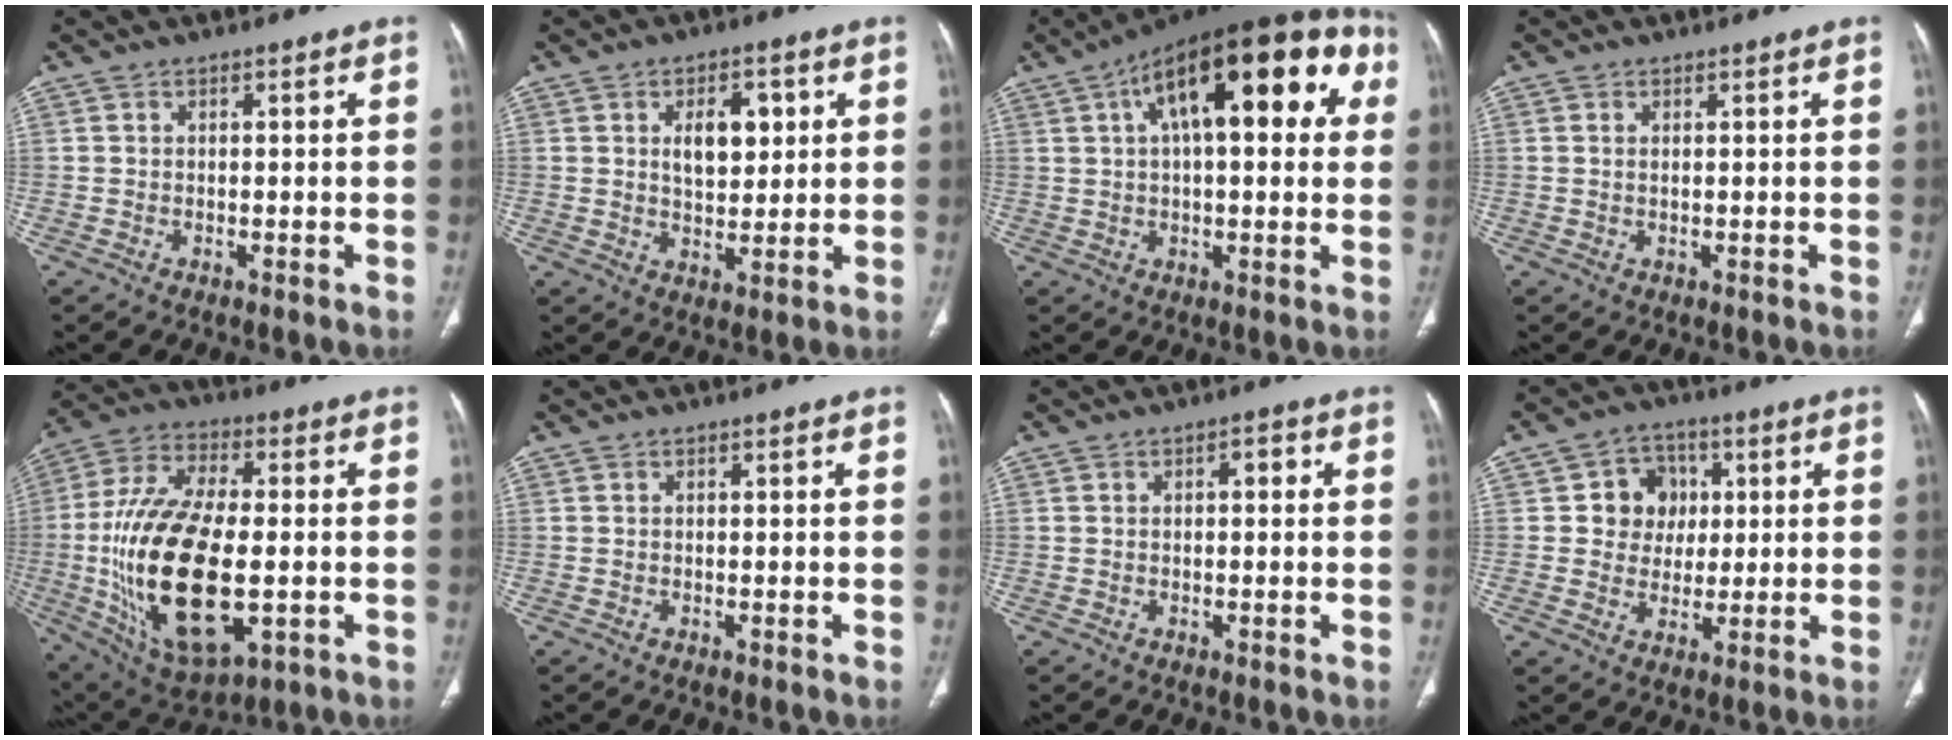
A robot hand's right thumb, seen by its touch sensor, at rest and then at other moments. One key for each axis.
{"total": 7.9, "fx": 2.2, "fy": 4.6, "fz": 6.0, "tx": -0.068, "ty": -0.009, "tz": 0.039}
{"total": 25.0, "fx": 7.8, "fy": 10.4, "fz": 21.3, "tx": -0.292, "ty": 0.043, "tz": 0.110}
{"total": 0.6, "fx": 0.2, "fy": 0.2, "fz": 0.5, "tx": -0.015, "ty": 0.004, "tz": 0.006}
{"total": 26.2, "fx": -3.2, "fy": 12.5, "fz": 22.8, "tx": -0.455, "ty": -0.005, "tz": -0.037}
{"total": 0.0}
{"total": 1.9, "fx": 0.3, "fy": 1.0, "fz": 1.6, "tx": -0.020, "ty": 0.008, "tz": 0.002}
{"total": 8.2, "fx": 1.5, "fy": 7.5, "fz": 2.9, "tx": 0.002, "ty": 0.005, "tz": 0.021}